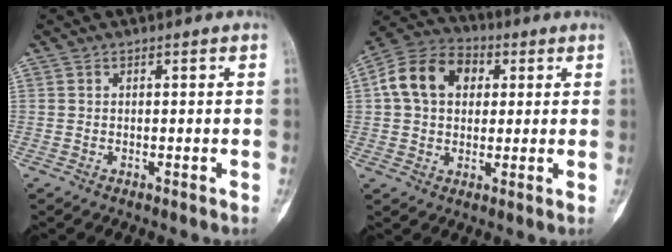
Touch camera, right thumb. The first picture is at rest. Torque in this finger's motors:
{"motor_torque": [0.87, 1.02, 0.75, 0.17, 0.07]}